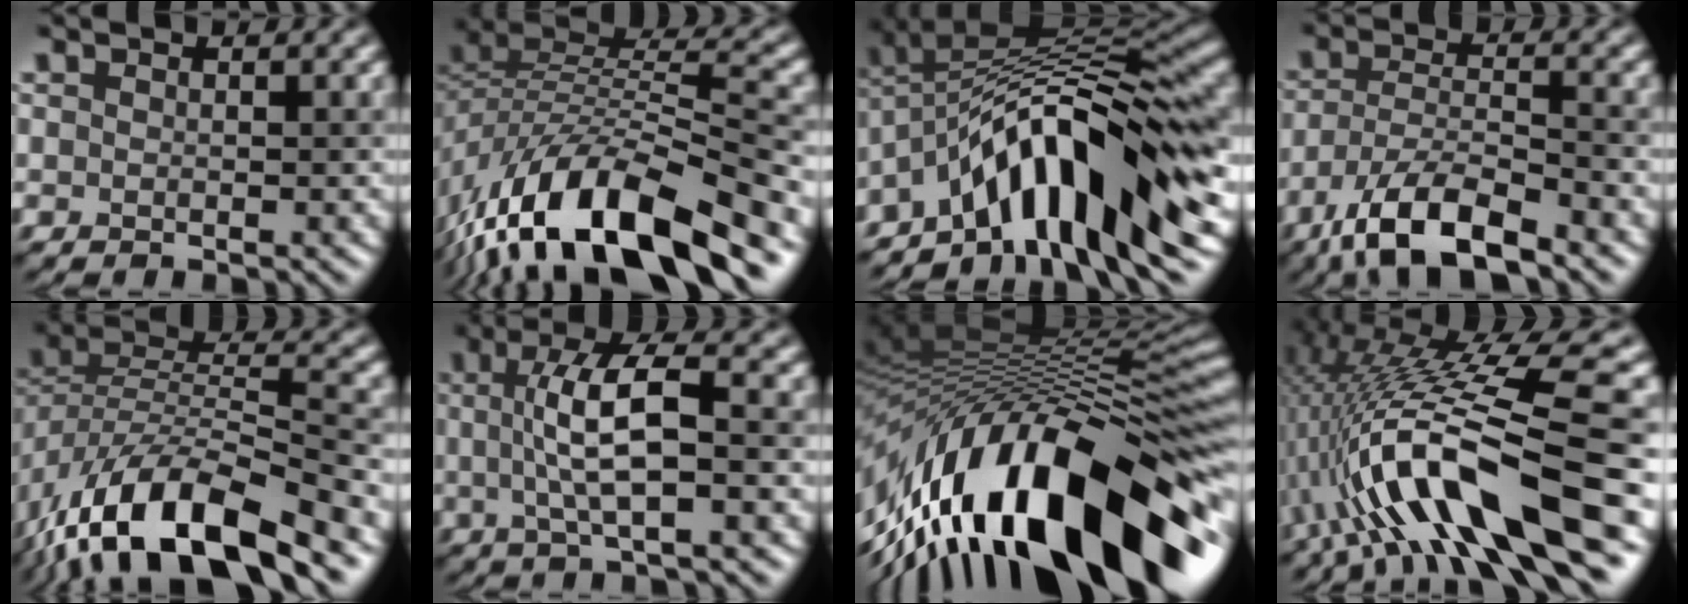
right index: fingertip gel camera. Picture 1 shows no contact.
{"total": 15.3, "force": [-9.5, 5.2, 10.8], "torque": [-0.207, 0.011, -0.172]}
{"total": 12.4, "force": [-4.7, 4.0, 10.7], "torque": [-0.158, 0.019, -0.084]}
{"total": 8.4, "force": [-5.6, 2.6, 5.7], "torque": [-0.105, -0.004, -0.109]}
{"total": 13.3, "force": [-8.2, 4.9, 9.2], "torque": [-0.168, 0.000, -0.152]}
{"total": 6.6, "force": [0.2, 1.5, 6.4], "torque": [-0.118, 0.008, 0.001]}
{"total": 18.6, "force": [-6.8, 7.7, 15.6], "torque": [-0.251, 0.008, -0.112]}
{"total": 13.8, "force": [-3.6, 3.5, 12.8], "torque": [-0.223, 0.011, -0.058]}